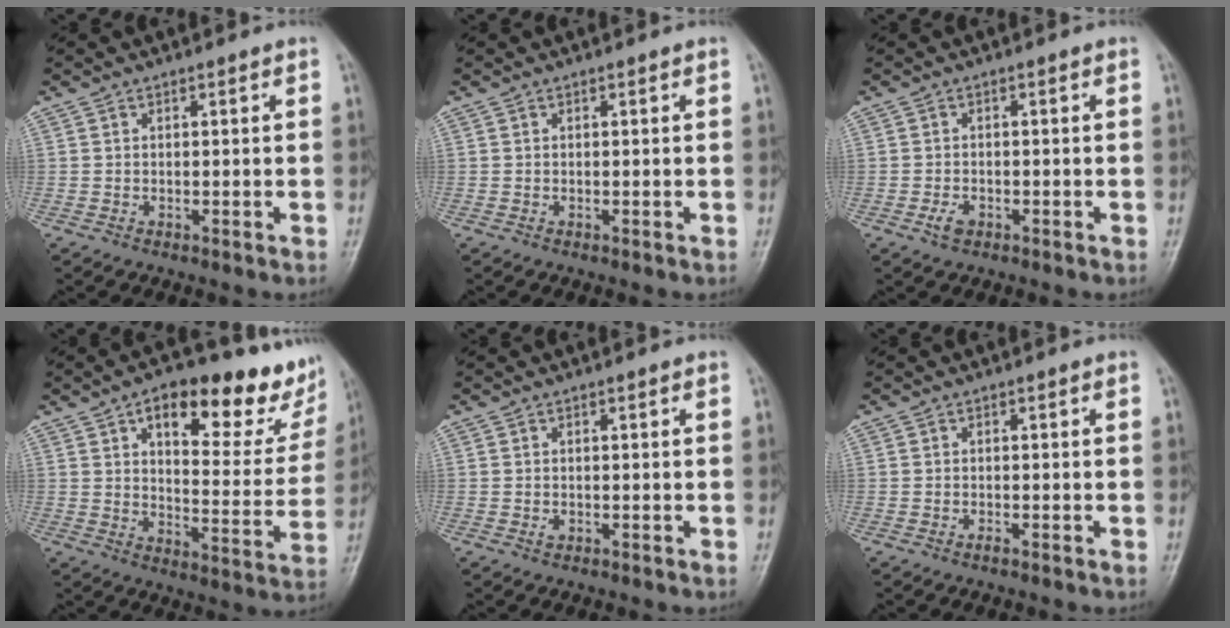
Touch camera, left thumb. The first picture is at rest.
{"total": 0.0}
{"total": 2.2, "force": [-1.1, 1.4, 1.3], "torque": [-0.026, 0.006, -0.018]}
{"total": 21.6, "force": [12.2, 8.7, 15.6], "torque": [-0.155, -0.034, 0.172]}
{"total": 0.9, "force": [-0.1, 0.6, 0.6], "torque": [-0.006, 0.004, 0.000]}
{"total": 0.6, "force": [-0.4, 0.2, 0.5], "torque": [-0.008, 0.003, -0.005]}